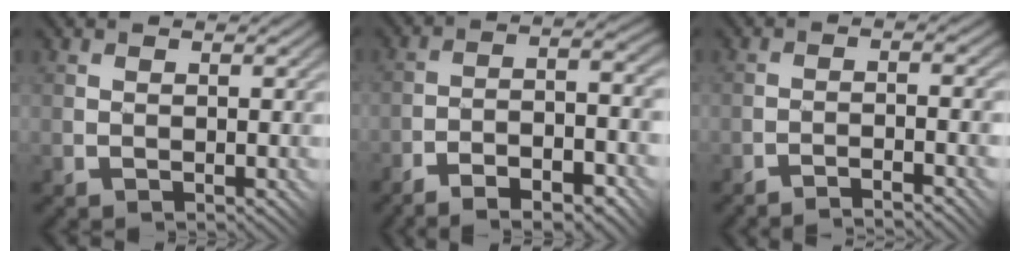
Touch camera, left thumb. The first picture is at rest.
{"total": 10.8, "force": [-6.7, 2.4, 8.1], "torque": [-0.132, 0.001, -0.110]}
{"total": 3.7, "force": [-3.0, -0.4, 2.2], "torque": [-0.034, 0.015, -0.054]}